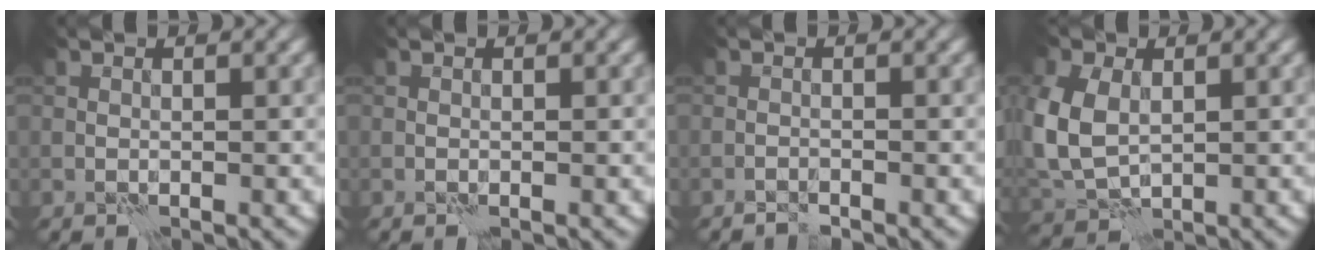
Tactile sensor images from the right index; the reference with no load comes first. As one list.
[{"total": 0.0}, {"total": 0.6, "force": [-0.6, 0.0, -0.1], "torque": [0.005, 0.005, -0.015]}, {"total": 6.5, "force": [0.9, 4.6, 4.4], "torque": [-0.130, 0.002, 0.022]}]